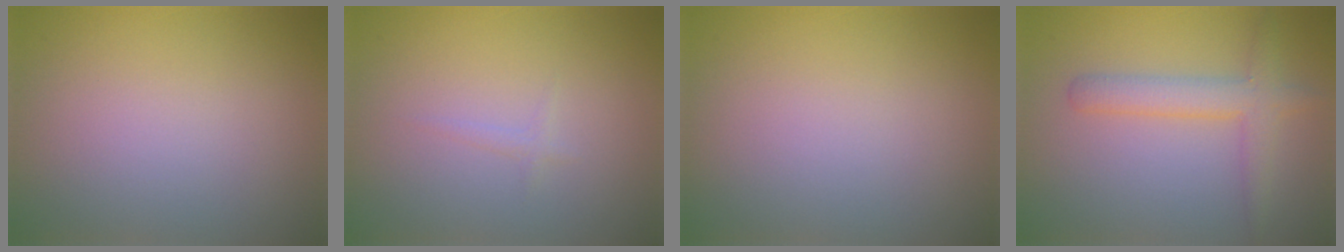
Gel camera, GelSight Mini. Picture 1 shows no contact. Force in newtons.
{"total": 0.7, "press": 0.6, "slide": 0.1}
{"total": 0.0}
{"total": 3.2, "press": 3.2, "slide": 0.1}